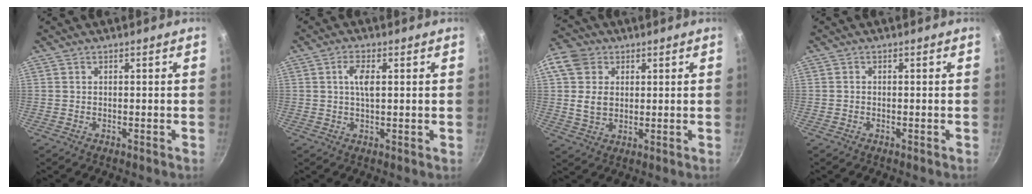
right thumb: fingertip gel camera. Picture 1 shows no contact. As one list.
[{"total": 4.0, "force": [0.9, 1.6, 3.6], "torque": [-0.067, 0.005, 0.016]}, {"total": 10.6, "force": [2.4, 8.5, 5.7], "torque": [-0.094, -0.001, 0.038]}, {"total": 0.0}]